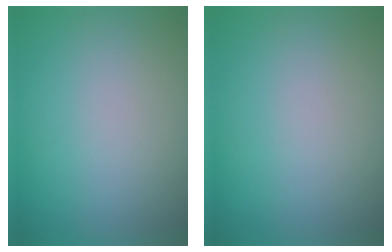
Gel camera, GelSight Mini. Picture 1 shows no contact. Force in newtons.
{"total": 0.0}